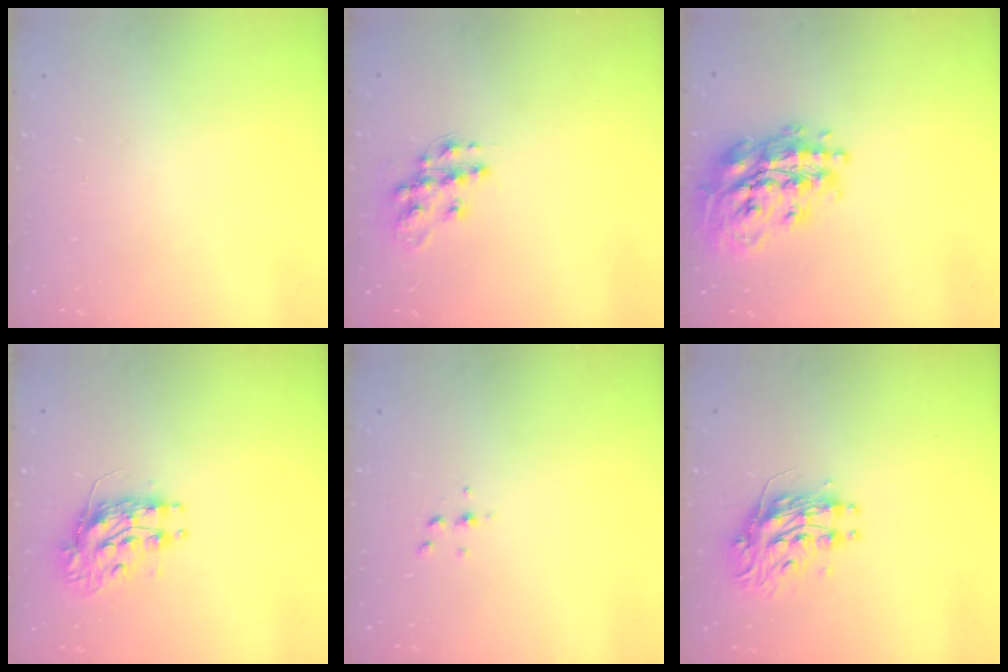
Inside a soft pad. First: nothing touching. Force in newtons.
{"total": 11.8, "press": 11.8, "slide": 0.7}
{"total": 21.0, "press": 20.9, "slide": 1.5}
{"total": 9.3, "press": 9.2, "slide": 0.6}
{"total": 2.6, "press": 2.6, "slide": 0.3}
{"total": 10.1, "press": 10.0, "slide": 0.9}